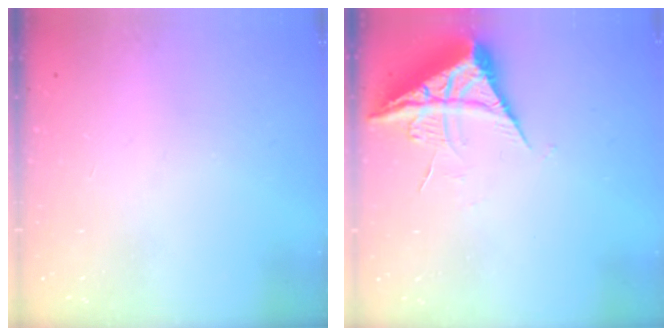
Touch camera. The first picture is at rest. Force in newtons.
{"total": 7.6, "press": 7.6, "slide": 0.5}